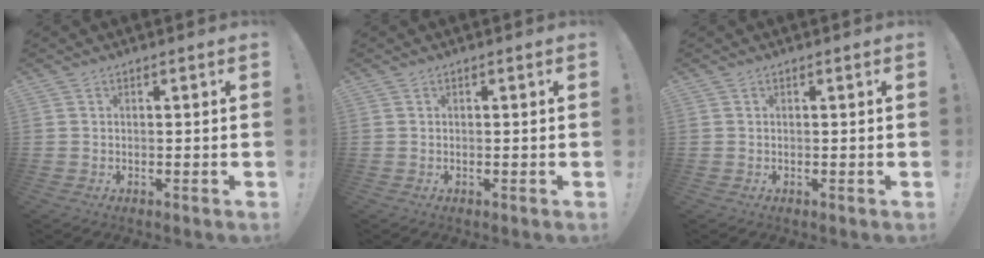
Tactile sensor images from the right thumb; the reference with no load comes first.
{"total": 0.0}
{"total": 0.0}